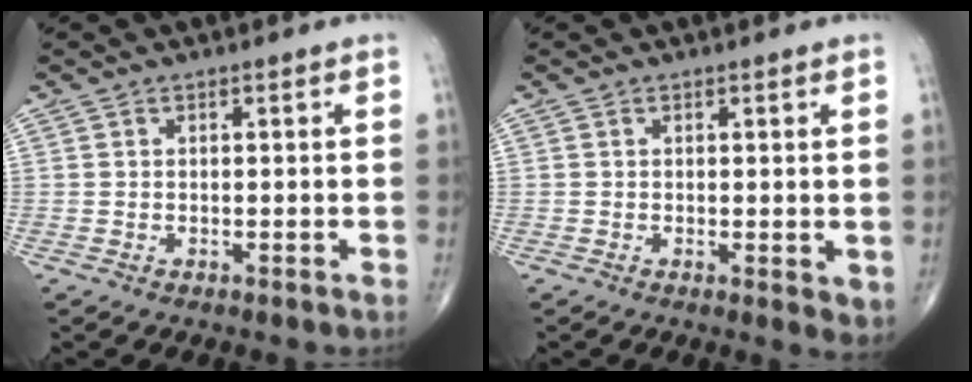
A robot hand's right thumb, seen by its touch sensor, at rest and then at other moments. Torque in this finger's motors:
{"motor_torque": [-0.38, 0.03, -0.12, -0.11, -0.03]}